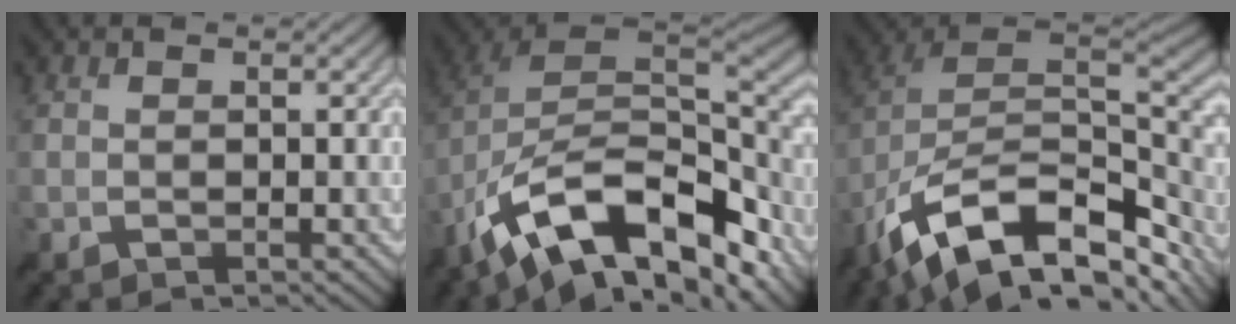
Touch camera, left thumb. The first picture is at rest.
{"total": 16.0, "force": [-6.7, 7.6, 12.3], "torque": [-0.242, 0.000, -0.122]}
{"total": 16.2, "force": [-6.4, 8.9, 11.9], "torque": [-0.245, -0.019, -0.101]}